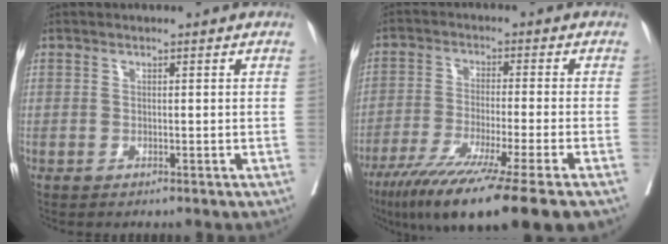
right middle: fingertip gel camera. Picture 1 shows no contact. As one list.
[{"total": 16.8, "force": [-11.9, -0.9, 11.9], "torque": [-0.180, -0.055, -0.190]}]